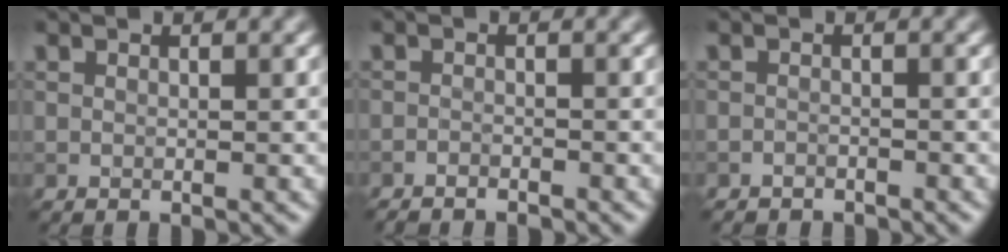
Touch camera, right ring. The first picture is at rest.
{"total": 1.3, "force": [-1.2, 0.3, 0.2], "torque": [0.000, -0.001, -0.024]}
{"total": 1.0, "force": [-0.9, 0.4, 0.0], "torque": [0.004, -0.001, -0.018]}